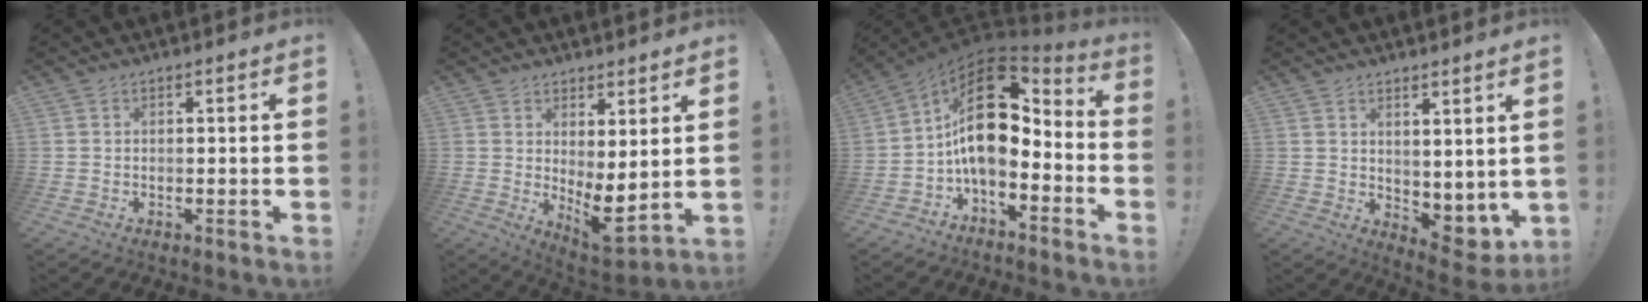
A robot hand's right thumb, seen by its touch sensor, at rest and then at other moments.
{"total": 6.9, "force": [0.5, 2.0, 6.6], "torque": [-0.073, -0.034, 0.015]}
{"total": 19.3, "force": [2.5, 10.8, 15.9], "torque": [-0.276, -0.012, 0.050]}
{"total": 5.4, "force": [2.4, 3.9, 2.9], "torque": [-0.018, -0.039, 0.054]}